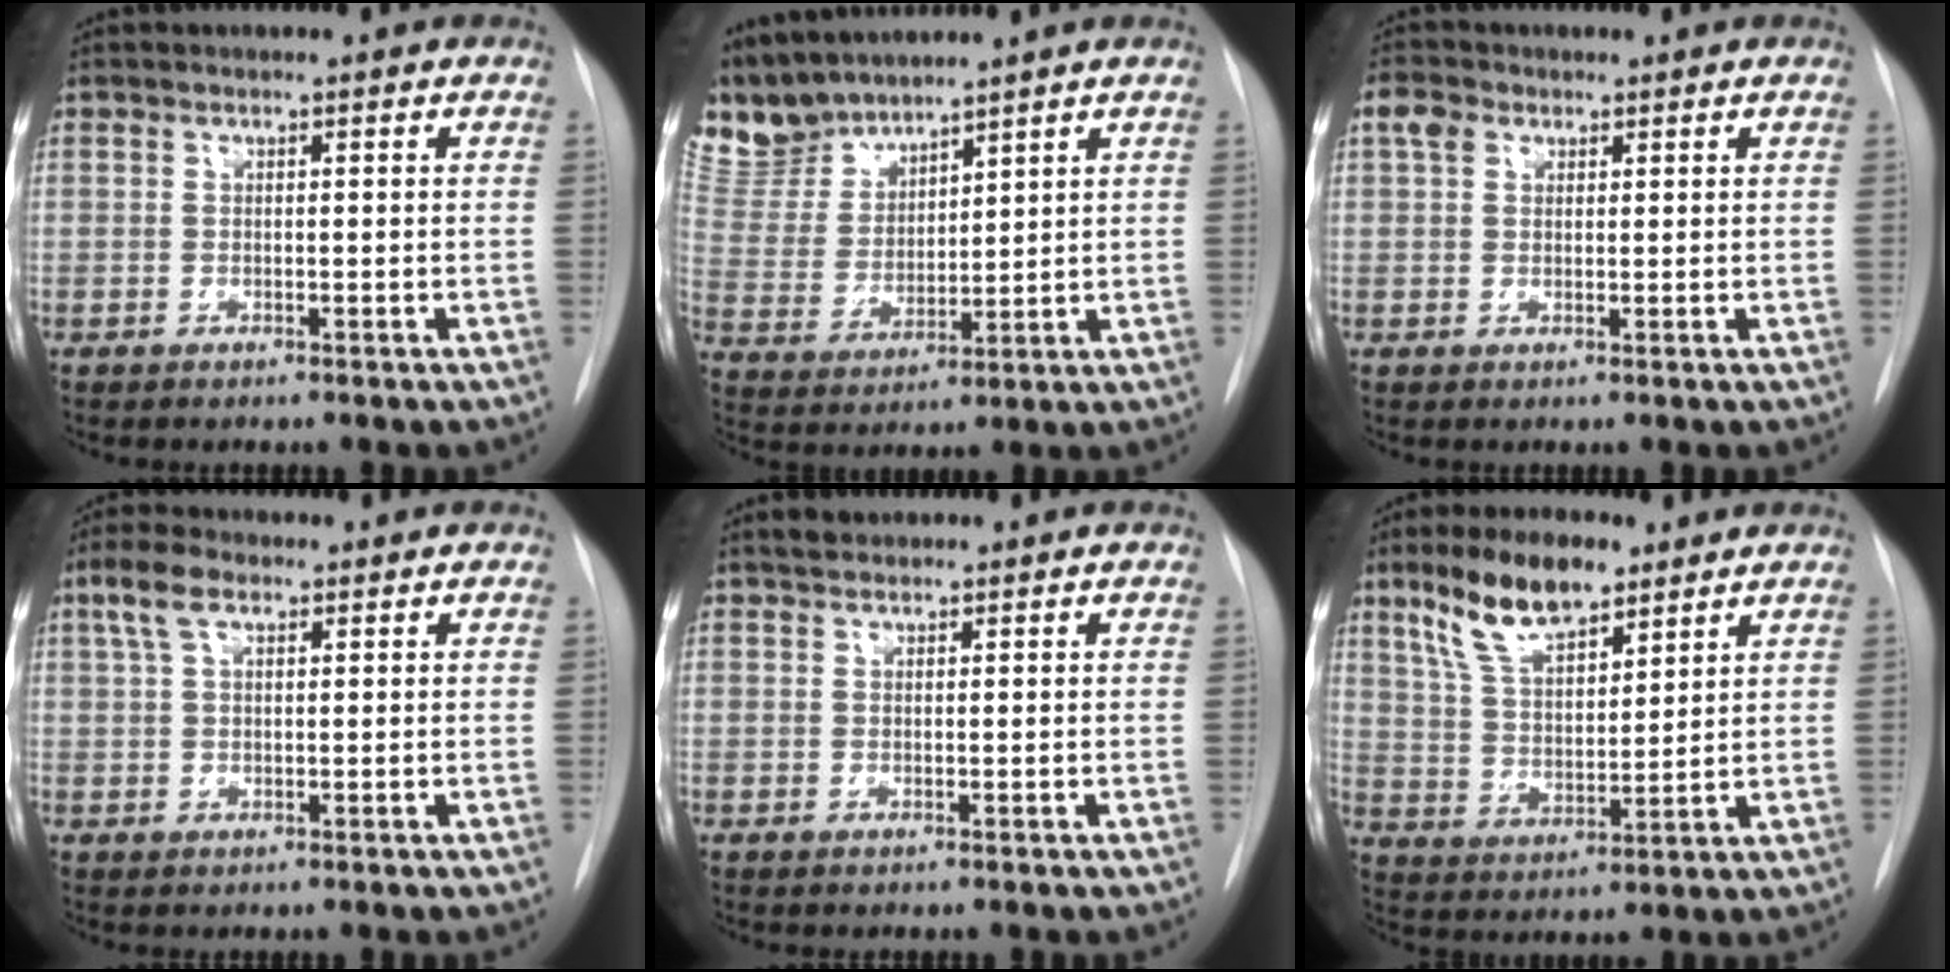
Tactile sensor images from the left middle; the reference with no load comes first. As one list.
[{"total": 8.9, "force": [8.6, 1.9, 1.5], "torque": [-0.051, 0.006, 0.193]}, {"total": 2.9, "force": [1.5, 2.2, 1.2], "torque": [-0.029, 0.013, 0.026]}, {"total": 4.4, "force": [2.4, 1.9, 3.2], "torque": [-0.073, 0.019, 0.049]}, {"total": 1.3, "force": [1.2, 0.5, 0.3], "torque": [-0.009, 0.007, 0.020]}, {"total": 11.4, "force": [7.6, 4.0, 7.4], "torque": [-0.147, 0.016, 0.147]}]